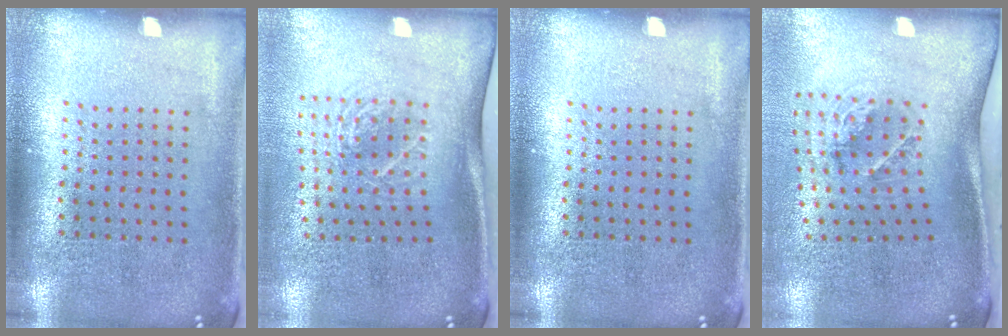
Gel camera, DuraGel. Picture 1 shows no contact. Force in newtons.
{"total": 1.9, "press": 1.3, "slide": 1.4}
{"total": 0.0}
{"total": 1.9, "press": 1.2, "slide": 1.5}